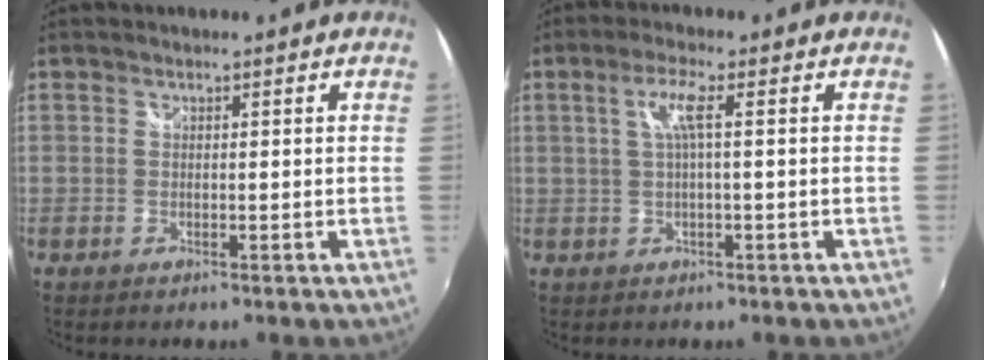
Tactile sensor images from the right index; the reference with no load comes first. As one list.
[{"total": 3.9, "force": [0.5, -0.1, 3.8], "torque": [-0.076, 0.004, 0.012]}]